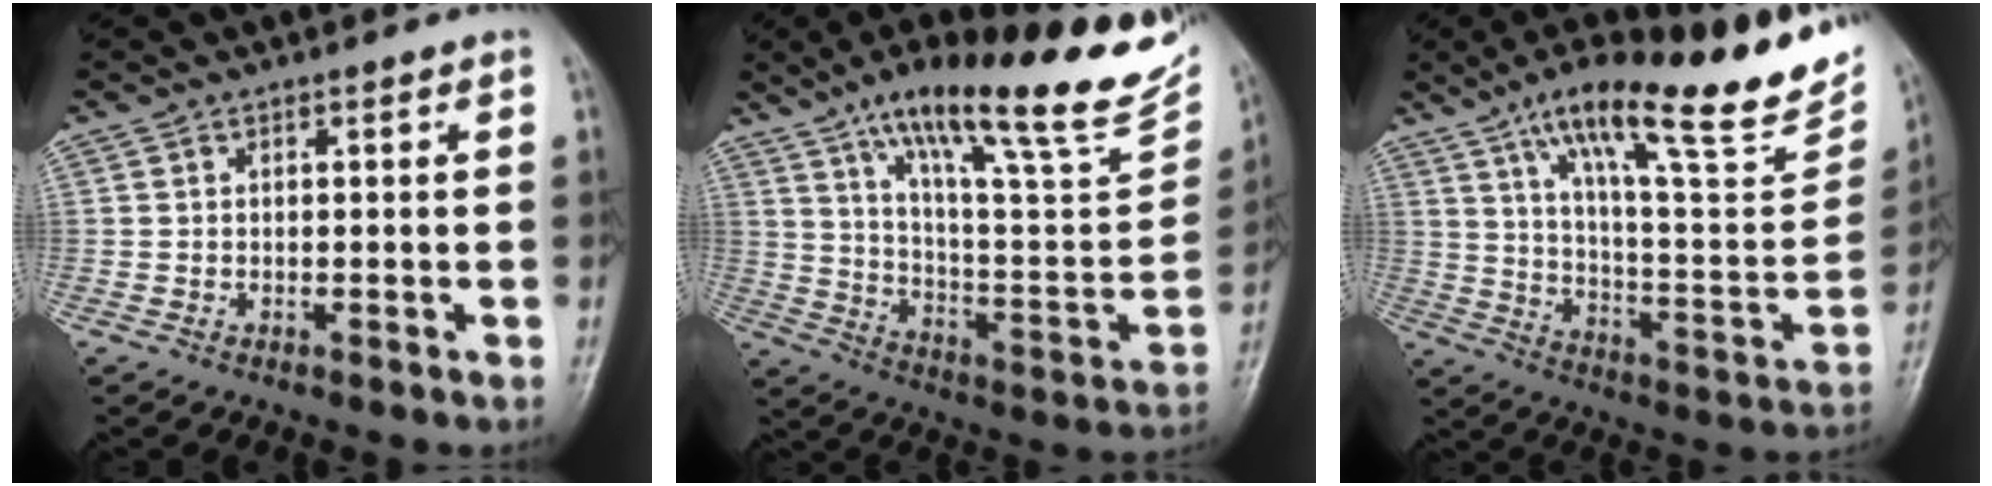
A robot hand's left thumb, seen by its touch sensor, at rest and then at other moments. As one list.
[{"total": 28.5, "force": [20.2, 5.9, 19.2], "torque": [-0.261, -0.076, 0.309]}, {"total": 27.5, "force": [18.1, 6.6, 19.7], "torque": [-0.266, -0.052, 0.287]}]